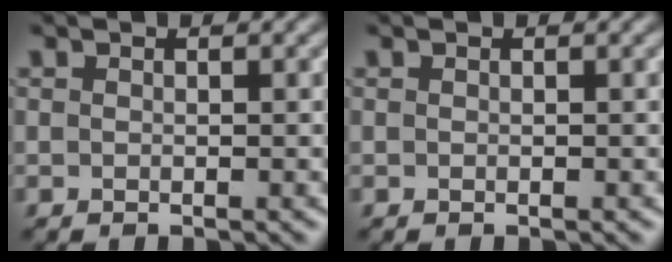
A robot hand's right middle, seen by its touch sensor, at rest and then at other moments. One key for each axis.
{"total": 0.0}